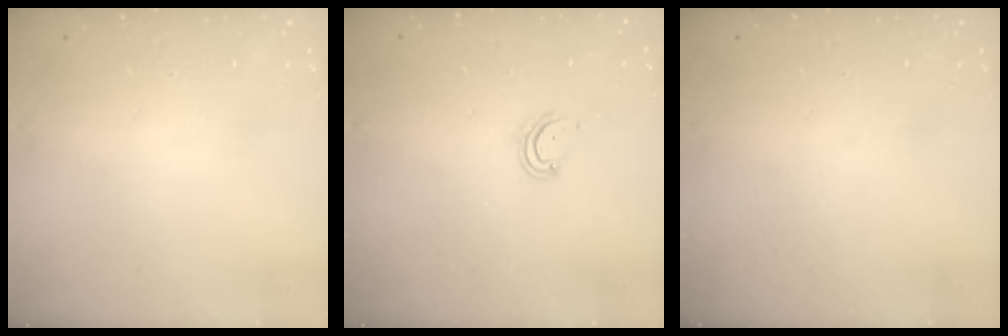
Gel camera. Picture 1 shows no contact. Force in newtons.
{"total": 4.1, "press": 4.1, "slide": 0.3}
{"total": 0.0}